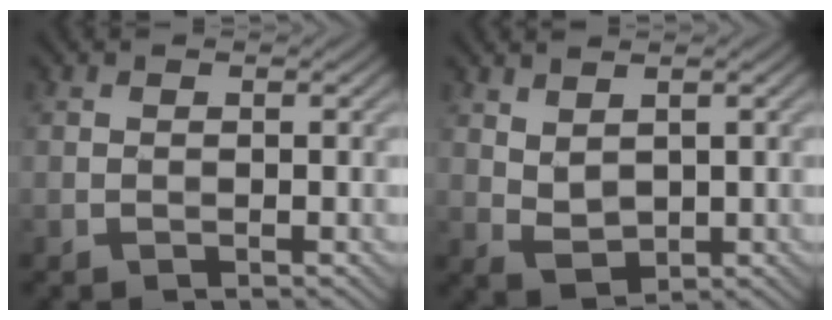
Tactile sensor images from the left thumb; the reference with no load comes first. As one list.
[{"total": 2.9, "force": [1.5, 1.5, 1.9], "torque": [-0.051, -0.004, 0.035]}]